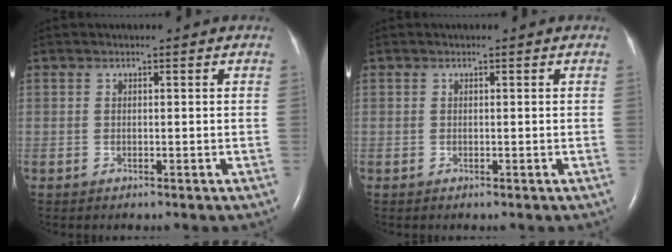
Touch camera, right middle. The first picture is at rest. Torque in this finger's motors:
{"motor_torque": [-0.18, 0.02, 0.05, 0.00]}